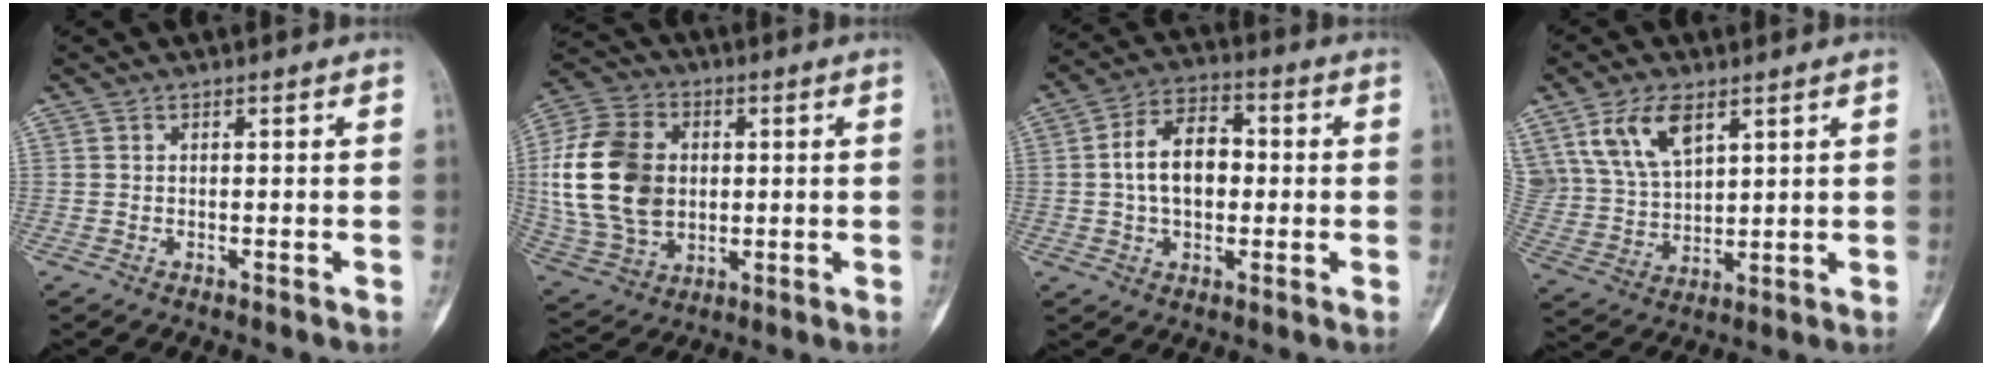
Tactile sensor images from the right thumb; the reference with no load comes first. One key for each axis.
{"total": 19.7, "fx": 1.6, "fy": 14.5, "fz": 13.2, "tx": -0.246, "ty": 0.005, "tz": 0.036}
{"total": 11.0, "fx": 0.3, "fy": 7.2, "fz": 8.3, "tx": -0.127, "ty": 0.022, "tz": -0.002}
{"total": 11.8, "fx": 6.4, "fy": 6.5, "fz": 7.5, "tx": -0.133, "ty": -0.021, "tz": 0.138}